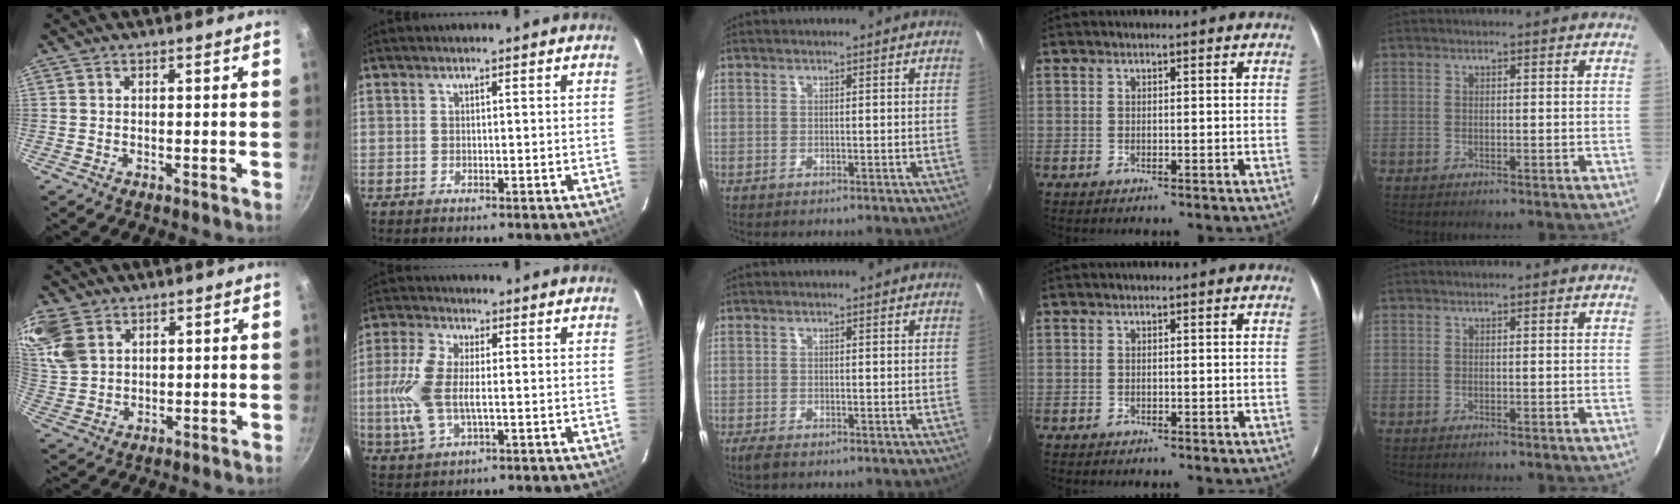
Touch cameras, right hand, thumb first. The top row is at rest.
{"thumb": {"total": 11.0, "force": [5.2, 7.7, 5.8], "torque": [-0.118, -0.006, 0.113]}, "index": {"total": 9.7, "force": [-0.8, 4.4, 8.6], "torque": [-0.198, 0.004, -0.016]}, "middle": {"total": 2.0, "force": [-1.2, 0.6, 1.4], "torque": [-0.029, -0.009, -0.021]}}